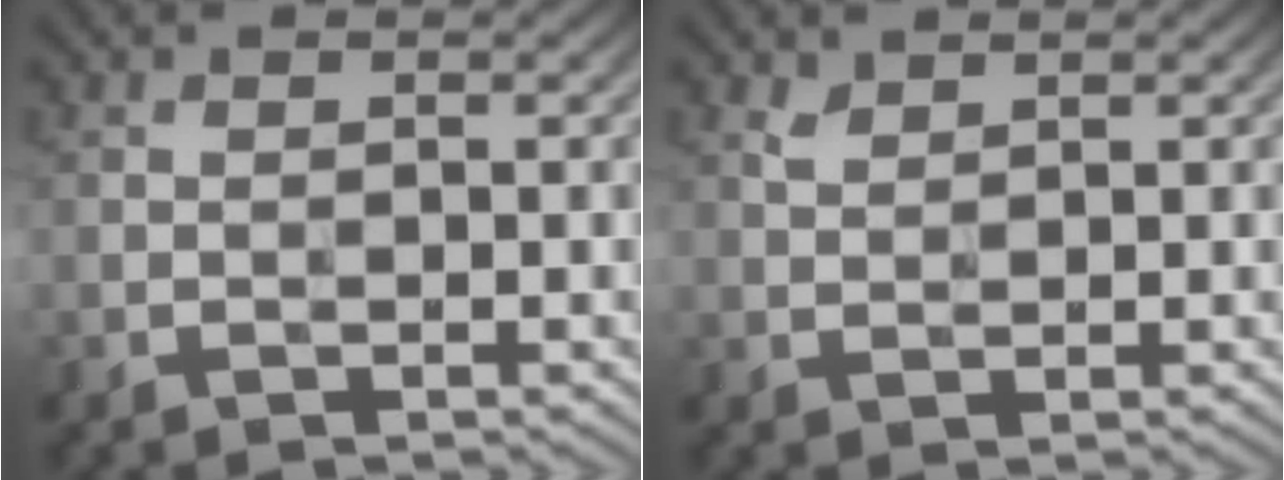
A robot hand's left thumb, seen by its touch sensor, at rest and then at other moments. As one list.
[{"total": 1.3, "force": [1.1, 0.4, 0.5], "torque": [-0.015, -0.002, 0.025]}]